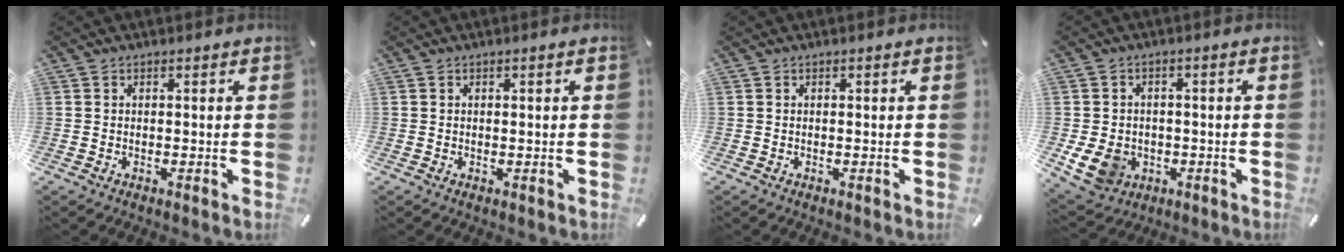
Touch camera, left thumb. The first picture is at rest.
{"total": 0.8, "force": [0.2, 0.1, 0.7], "torque": [-0.013, -0.001, 0.003]}
{"total": 0.0}
{"total": 8.1, "force": [-2.2, 6.9, 3.7], "torque": [-0.096, 0.010, -0.042]}